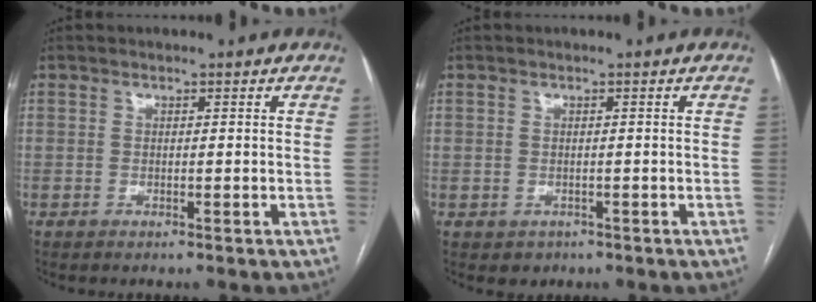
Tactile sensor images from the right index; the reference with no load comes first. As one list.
[{"total": 2.0, "force": [-0.7, 1.8, 0.3], "torque": [0.000, 0.004, -0.004]}]